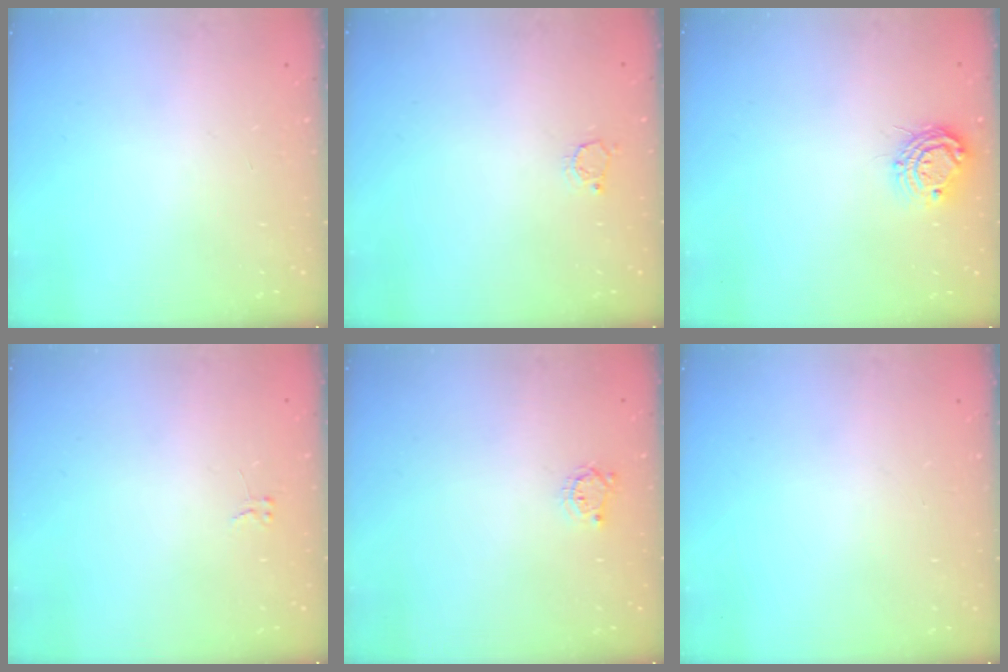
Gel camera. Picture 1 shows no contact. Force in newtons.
{"total": 2.7, "press": 2.7, "slide": 0.3}
{"total": 8.6, "press": 8.6, "slide": 0.6}
{"total": 2.6, "press": 2.6, "slide": 0.3}
{"total": 3.9, "press": 3.8, "slide": 0.5}
{"total": 0.0}